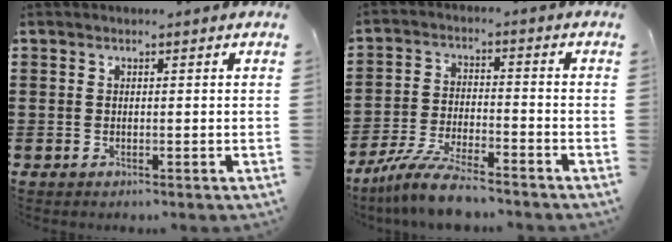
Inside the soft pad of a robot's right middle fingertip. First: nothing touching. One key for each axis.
{"total": 7.8, "fx": -6.8, "fy": 0.9, "fz": 3.7, "tx": -0.079, "ty": 0.000, "tz": -0.131}